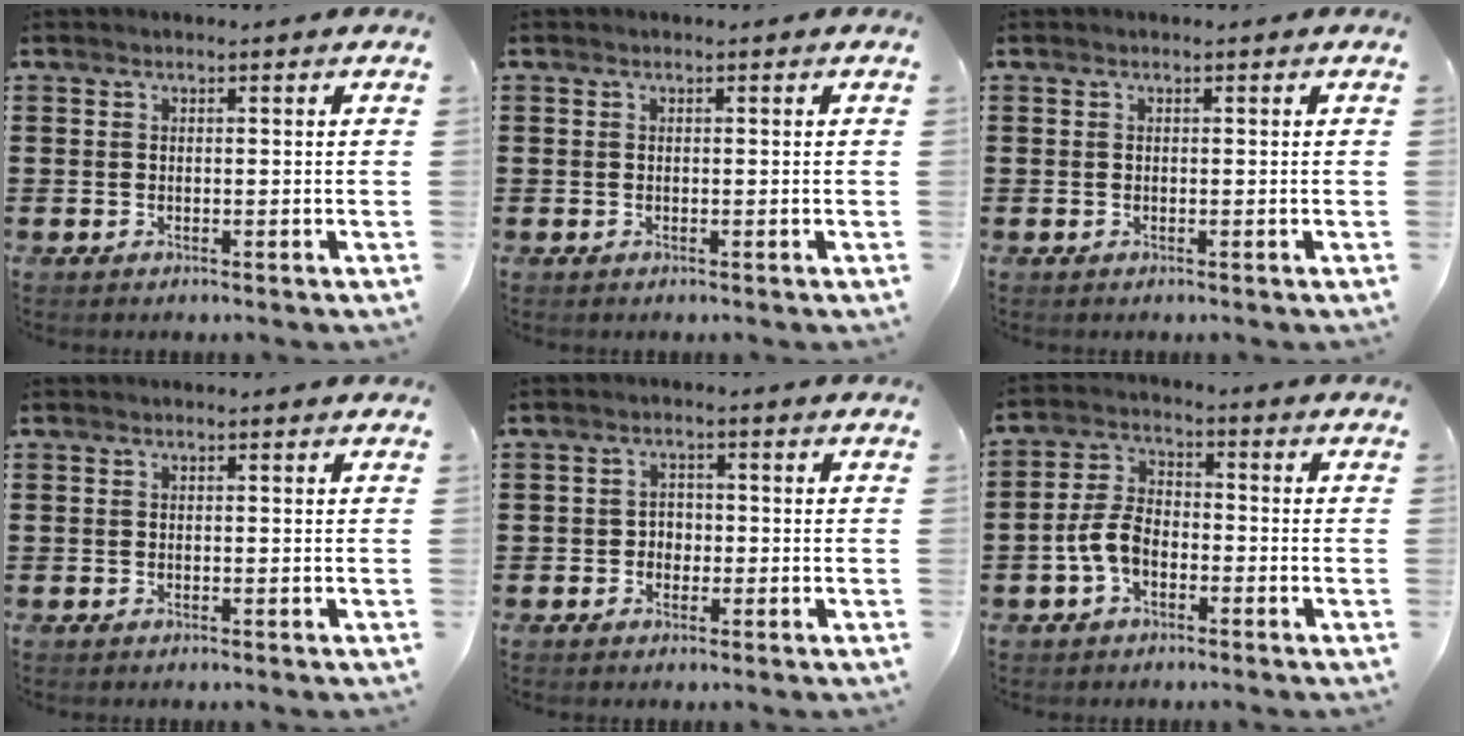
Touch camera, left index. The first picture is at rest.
{"total": 0.0}
{"total": 0.0}
{"total": 0.0}
{"total": 2.1, "force": [-0.7, 1.8, 0.8], "torque": [-0.021, 0.006, -0.017]}
{"total": 5.4, "force": [-2.2, 3.1, 3.9], "torque": [-0.104, 0.001, -0.050]}